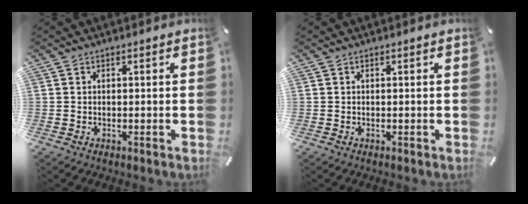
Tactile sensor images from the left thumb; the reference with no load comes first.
{"total": 0.0}